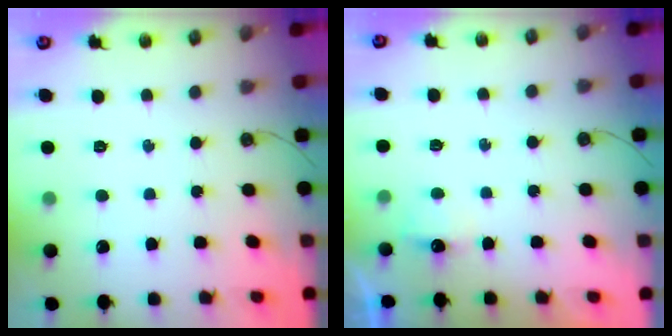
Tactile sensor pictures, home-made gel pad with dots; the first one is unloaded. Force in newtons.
{"total": 2.7, "press": 2.6, "slide": 0.4}